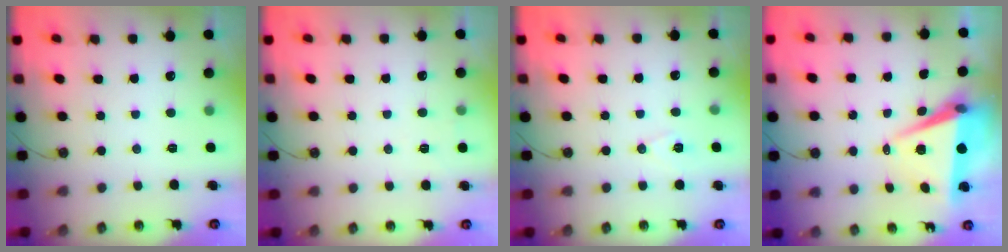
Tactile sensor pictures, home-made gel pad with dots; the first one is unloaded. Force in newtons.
{"total": 4.9, "press": 2.2, "slide": 4.4}
{"total": 6.6, "press": 5.4, "slide": 3.8}
{"total": 7.6, "press": 6.2, "slide": 4.4}